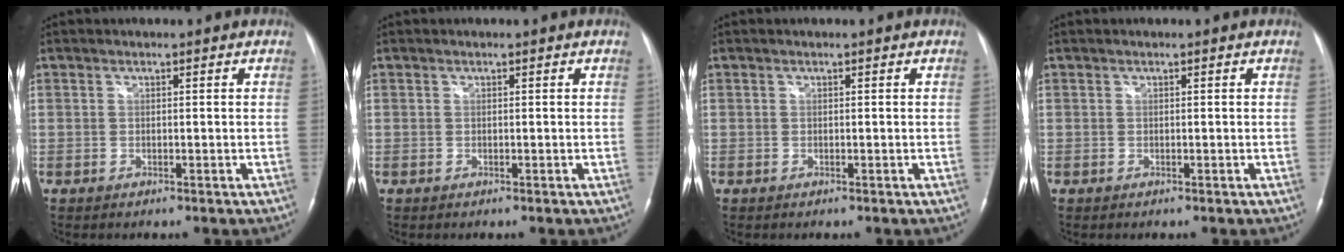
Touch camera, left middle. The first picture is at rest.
{"total": 0.0}
{"total": 0.0}
{"total": 0.0}